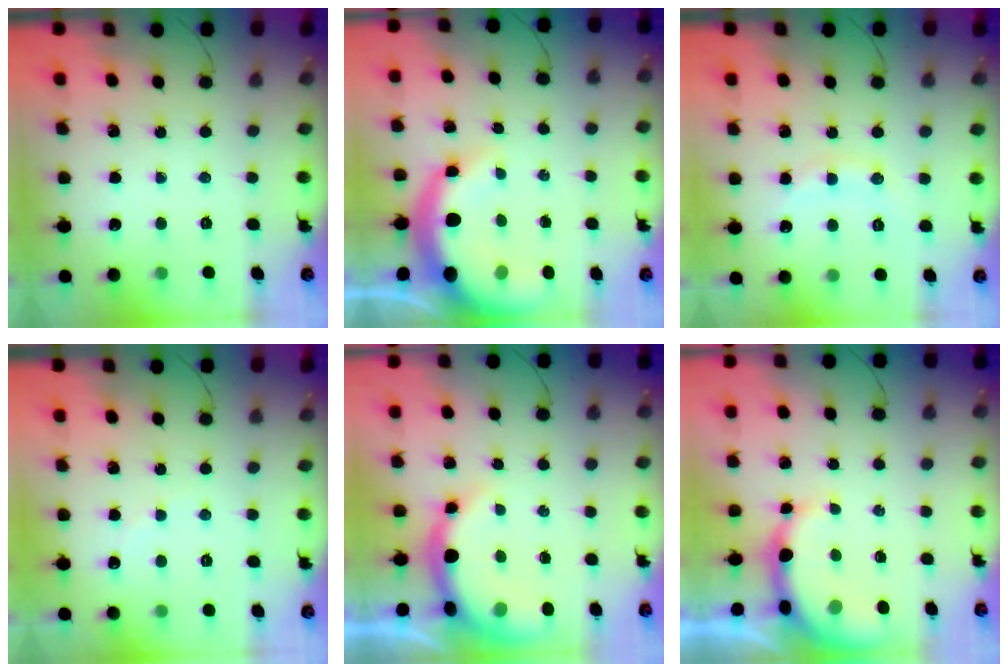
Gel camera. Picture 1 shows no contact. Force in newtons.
{"total": 8.5, "press": 8.2, "slide": 2.1}
{"total": 8.4, "press": 8.4, "slide": 1.0}
{"total": 5.0, "press": 4.9, "slide": 1.0}
{"total": 9.5, "press": 9.3, "slide": 1.8}
{"total": 7.8, "press": 7.7, "slide": 1.5}